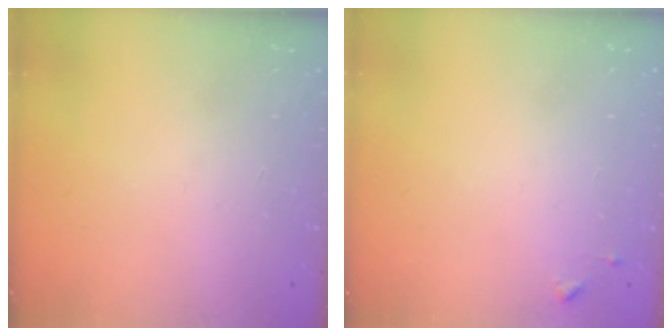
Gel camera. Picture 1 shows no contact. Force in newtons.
{"total": 5.1, "press": 5.1, "slide": 0.4}